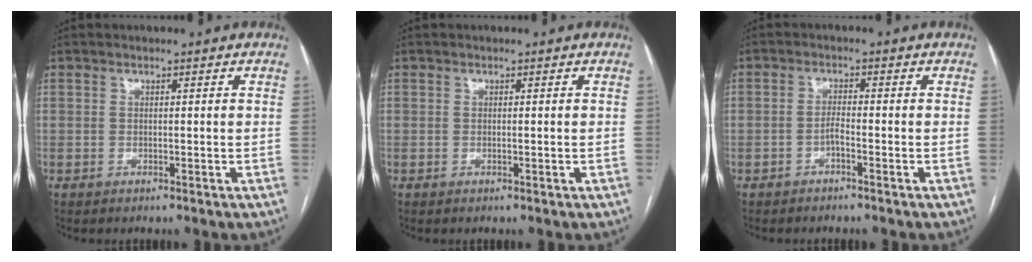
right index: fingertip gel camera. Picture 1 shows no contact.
{"total": 0.0}
{"total": 1.5, "force": [-1.1, 0.5, 1.0], "torque": [-0.014, 0.004, -0.020]}